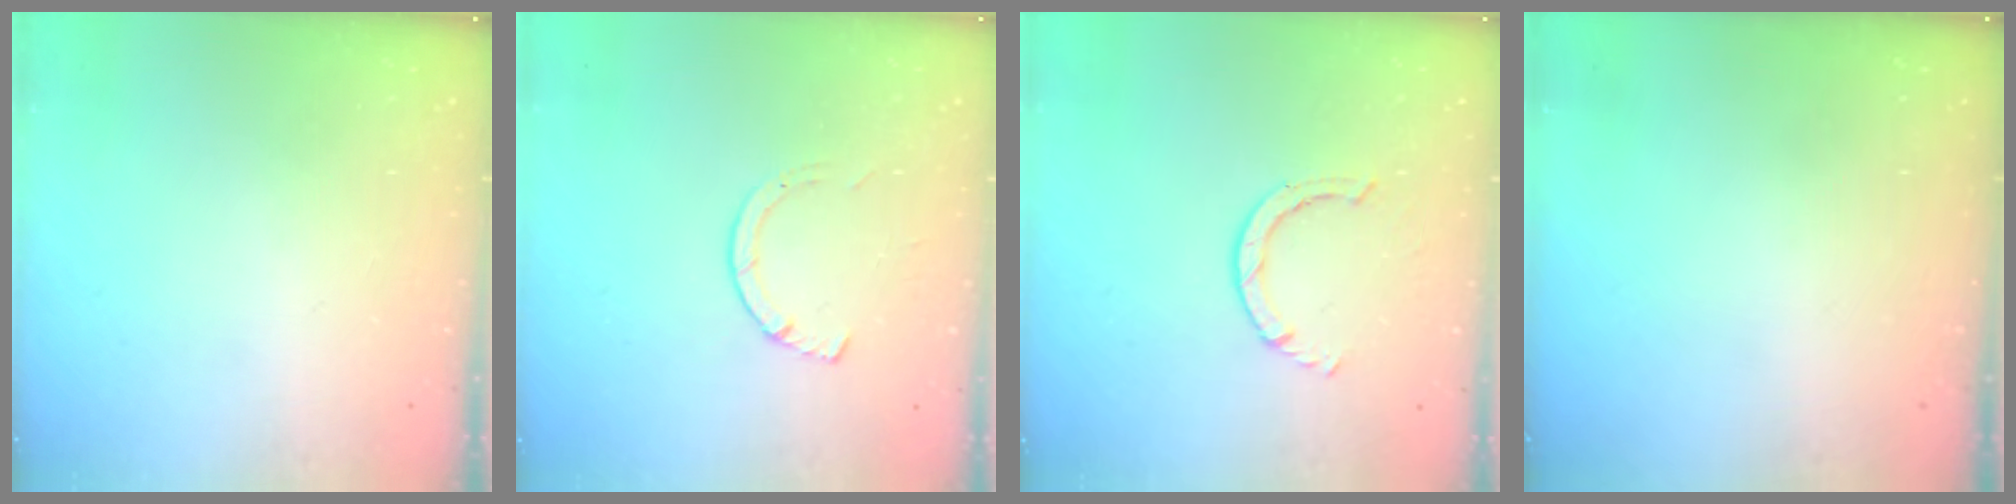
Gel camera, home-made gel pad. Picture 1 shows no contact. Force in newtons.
{"total": 3.6, "press": 3.6, "slide": 0.5}
{"total": 2.5, "press": 2.5, "slide": 0.3}
{"total": 0.0}